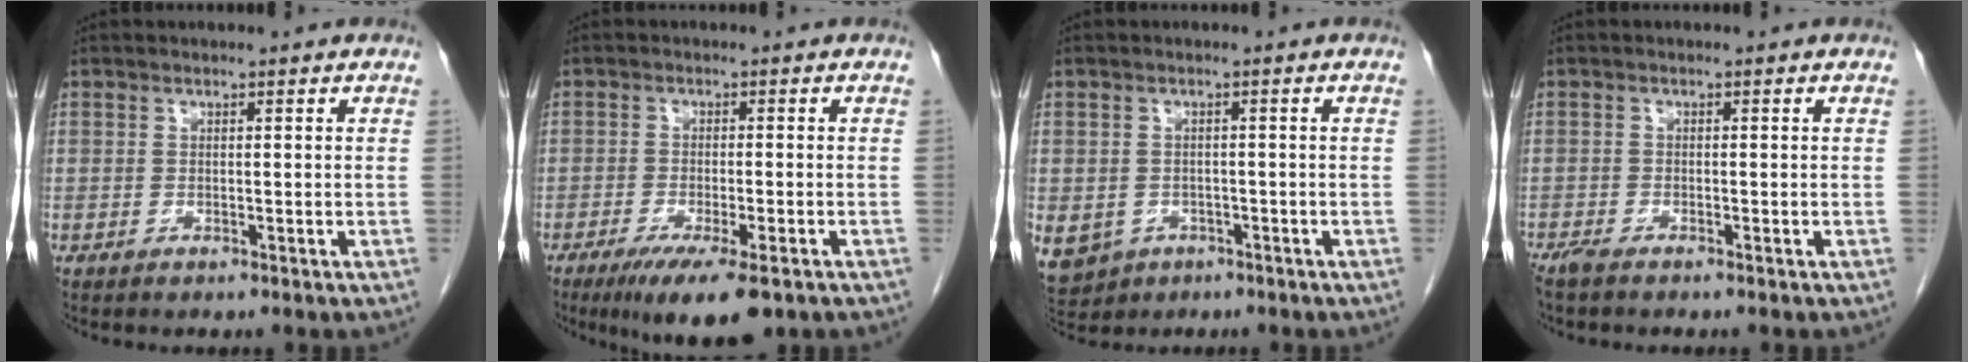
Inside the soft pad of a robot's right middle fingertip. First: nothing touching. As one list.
[{"total": 8.8, "force": [-5.6, 1.8, 6.5], "torque": [-0.098, -0.018, -0.085]}, {"total": 10.6, "force": [-5.0, 8.7, 3.6], "torque": [-0.108, -0.001, -0.064]}, {"total": 1.6, "force": [-1.4, 0.1, 0.8], "torque": [-0.021, -0.006, -0.031]}]